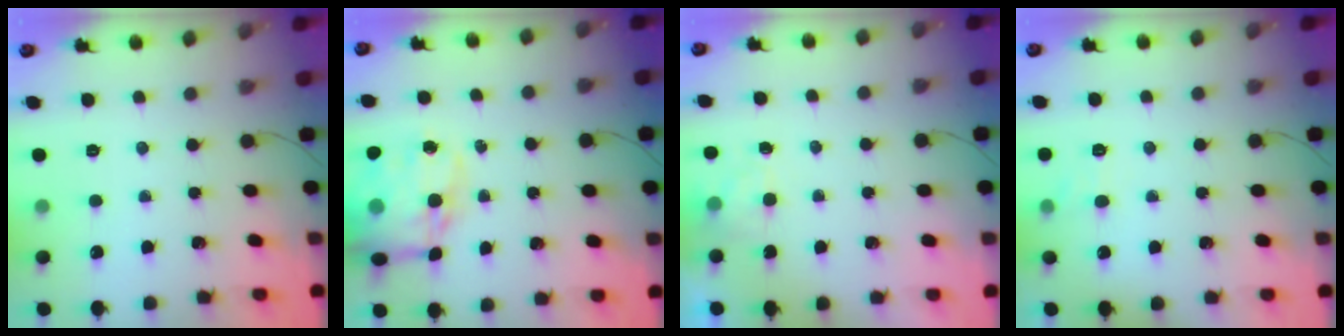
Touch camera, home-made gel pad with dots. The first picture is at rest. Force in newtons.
{"total": 19.7, "press": 19.2, "slide": 4.4}
{"total": 2.0, "press": 1.4, "slide": 1.3}
{"total": 6.1, "press": 6.0, "slide": 1.3}